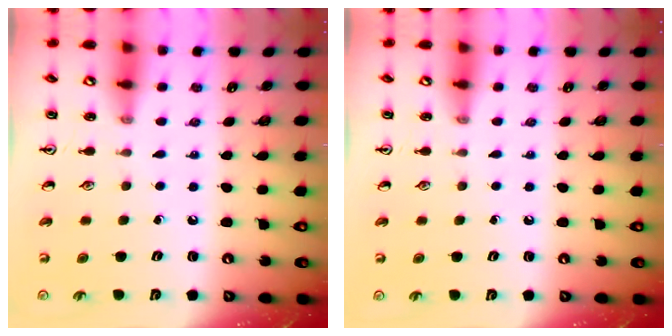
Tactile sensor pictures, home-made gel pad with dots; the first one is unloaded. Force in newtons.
{"total": 0.0}